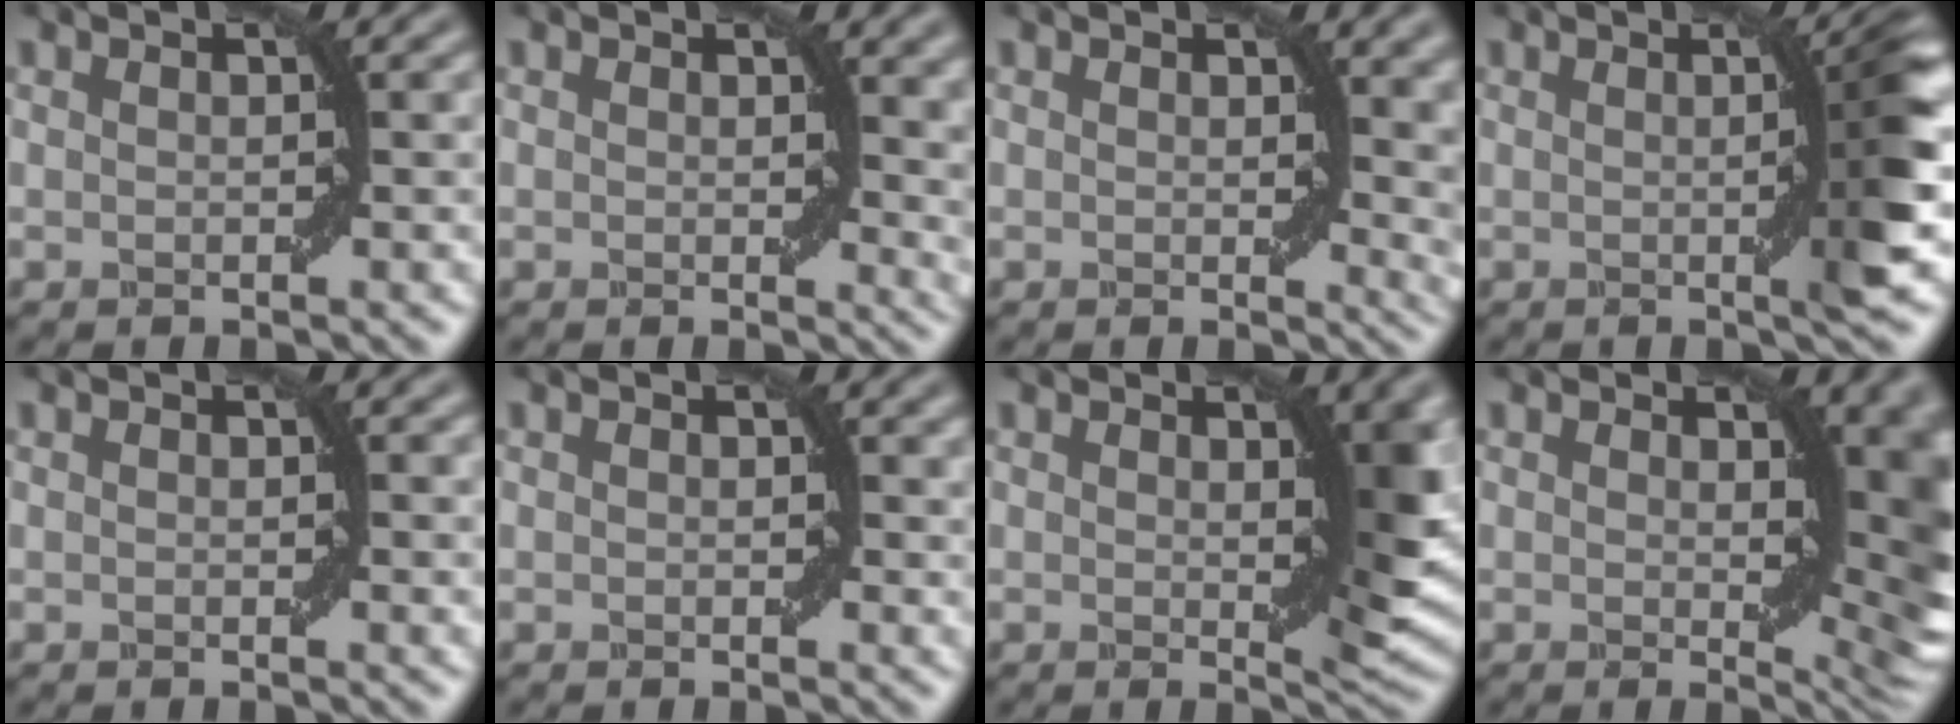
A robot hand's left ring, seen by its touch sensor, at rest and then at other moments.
{"total": 3.8, "force": [1.2, 1.9, 3.1], "torque": [-0.024, -0.007, 0.019]}
{"total": 4.8, "force": [1.3, 2.4, 4.0], "torque": [-0.037, -0.010, 0.022]}
{"total": 6.6, "force": [0.2, 1.2, 6.5], "torque": [-0.076, 0.008, 0.001]}
{"total": 0.6, "force": [0.3, 0.0, 0.5], "torque": [-0.003, -0.004, 0.004]}
{"total": 1.1, "force": [0.4, 0.7, 0.7], "torque": [-0.003, -0.004, 0.005]}
{"total": 4.6, "force": [1.1, 1.3, 4.3], "torque": [-0.049, -0.010, 0.019]}
{"total": 8.7, "force": [1.6, 4.0, 7.6], "torque": [-0.066, -0.011, 0.030]}